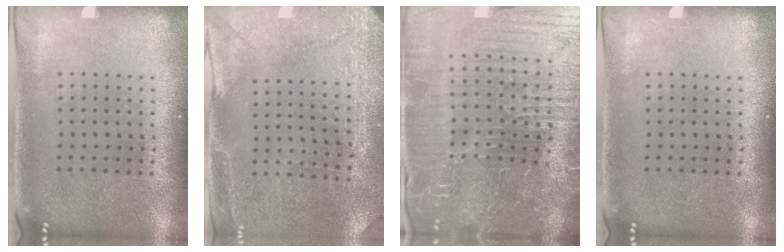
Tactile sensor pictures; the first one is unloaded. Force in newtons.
{"total": 2.8, "press": 2.7, "slide": 0.9}
{"total": 7.4, "press": 6.6, "slide": 3.4}
{"total": 0.0}